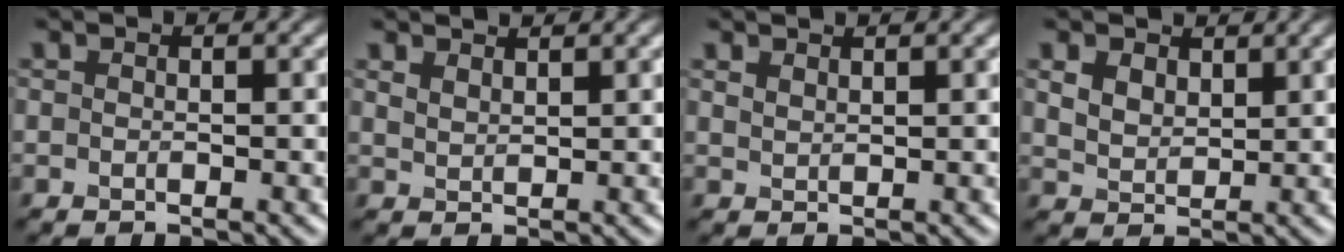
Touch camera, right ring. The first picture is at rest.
{"total": 2.2, "force": [1.9, 0.6, 0.7], "torque": [-0.012, 0.003, 0.031]}
{"total": 1.3, "force": [1.2, 0.3, 0.4], "torque": [-0.008, 0.000, 0.022]}
{"total": 3.4, "force": [2.0, 2.1, 1.7], "torque": [-0.044, -0.002, 0.036]}